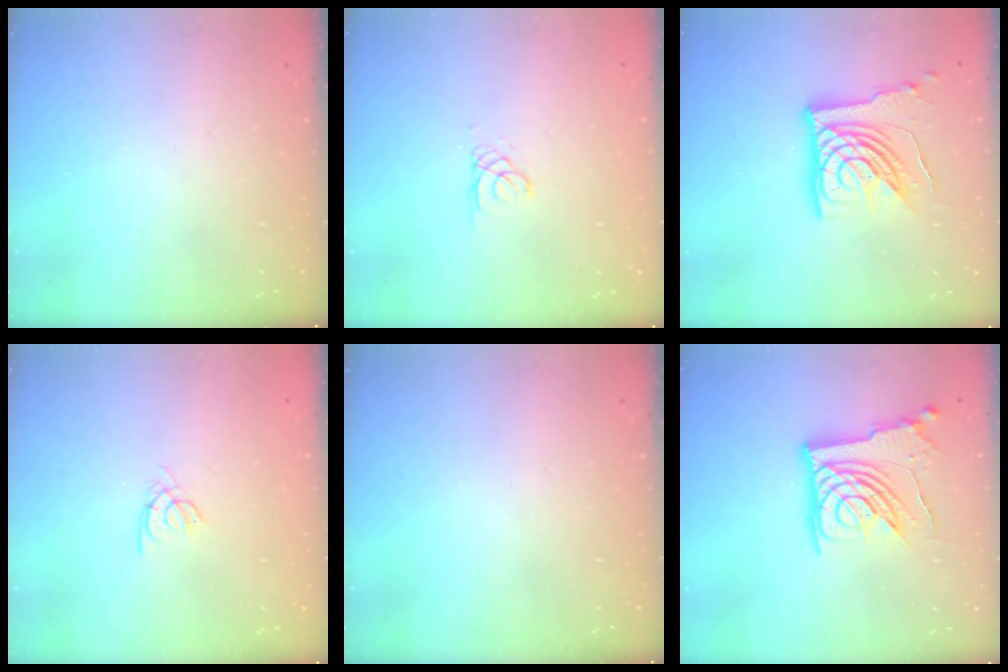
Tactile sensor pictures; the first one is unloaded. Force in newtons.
{"total": 0.8, "press": 0.8, "slide": 0.1}
{"total": 15.7, "press": 15.6, "slide": 1.8}
{"total": 2.2, "press": 2.2, "slide": 0.2}
{"total": 0.0}
{"total": 14.6, "press": 14.5, "slide": 1.5}